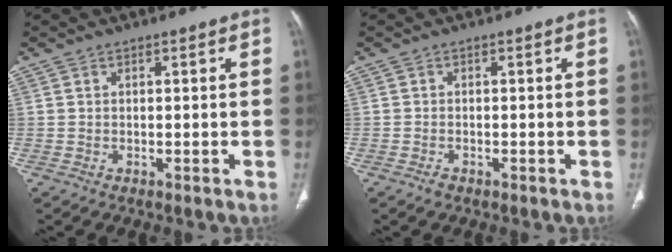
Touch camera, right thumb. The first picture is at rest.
{"total": 1.0, "force": [-0.7, 0.6, 0.5], "torque": [-0.013, 0.001, -0.013]}